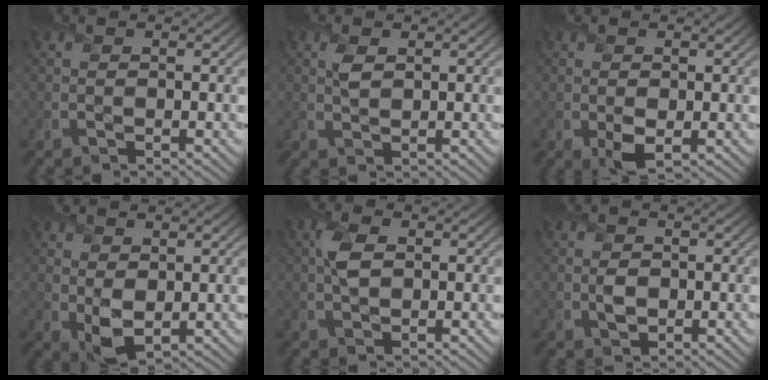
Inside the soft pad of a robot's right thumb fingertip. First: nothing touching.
{"total": 1.9, "force": [0.8, 1.0, 1.3], "torque": [-0.033, 0.002, 0.016]}
{"total": 2.6, "force": [-0.3, 1.8, 1.9], "torque": [-0.040, -0.011, -0.003]}
{"total": 4.0, "force": [0.6, 2.9, 2.7], "torque": [-0.064, -0.013, 0.014]}
{"total": 3.5, "force": [0.6, 2.1, 2.7], "torque": [-0.067, 0.007, 0.008]}
{"total": 2.3, "force": [-0.2, 1.9, 1.3], "torque": [-0.029, -0.008, -0.007]}